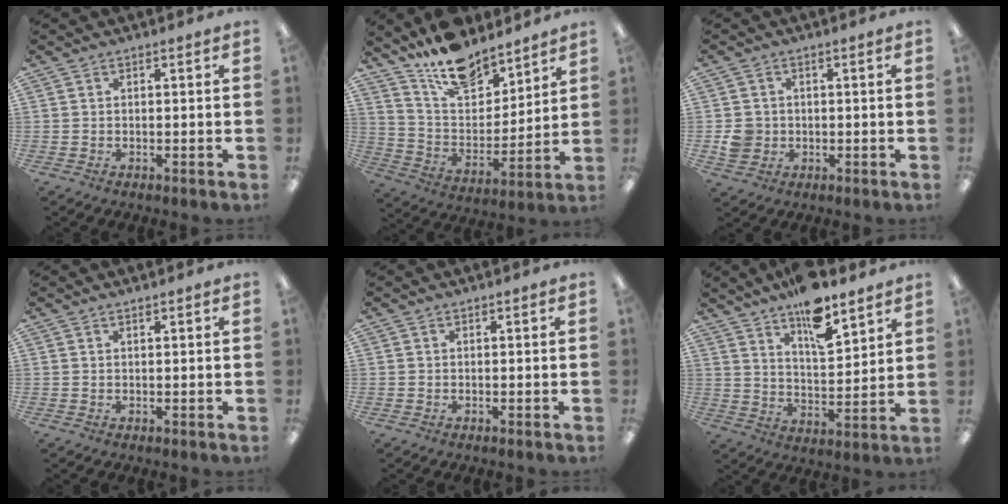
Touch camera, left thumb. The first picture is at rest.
{"total": 15.6, "force": [12.7, 6.9, 5.8], "torque": [-0.104, -0.088, 0.232]}
{"total": 4.5, "force": [-0.2, 4.2, 1.4], "torque": [-0.020, 0.002, -0.006]}
{"total": 0.6, "force": [0.6, 0.0, 0.2], "torque": [-0.004, 0.001, 0.011]}
{"total": 0.0}
{"total": 12.6, "force": [10.0, 4.2, 6.4], "torque": [-0.099, -0.066, 0.175]}